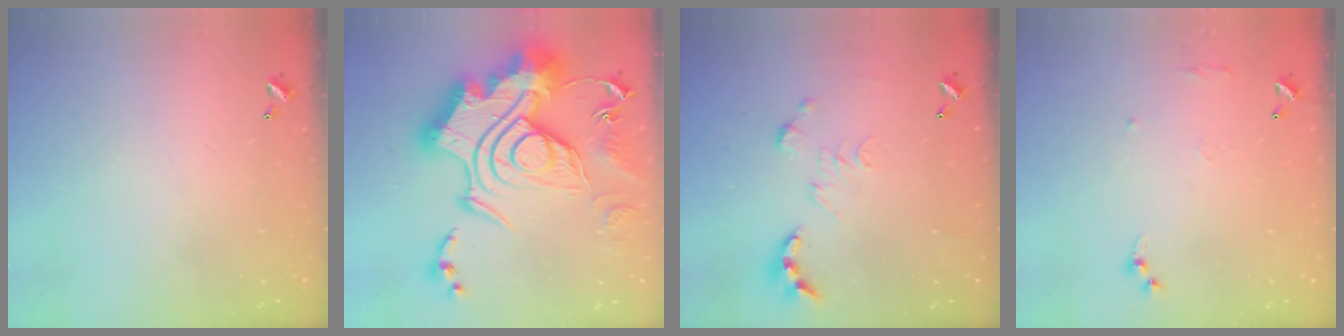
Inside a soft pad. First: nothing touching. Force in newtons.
{"total": 1.1, "press": 1.1, "slide": 0.0}
{"total": 0.0}
{"total": 7.5, "press": 7.4, "slide": 0.8}